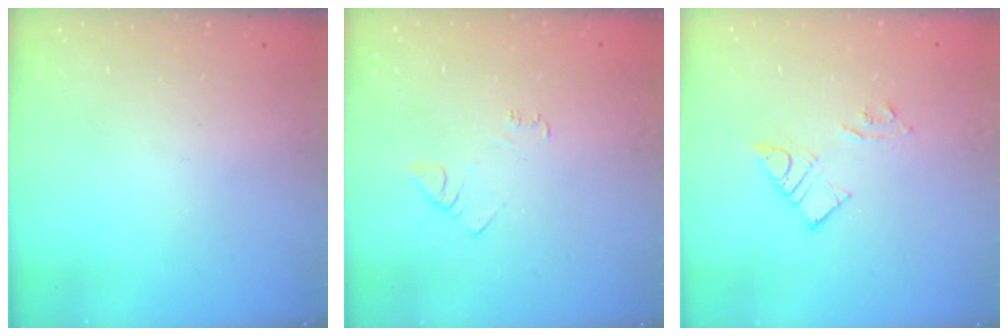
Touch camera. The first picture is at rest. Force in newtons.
{"total": 3.8, "press": 3.7, "slide": 0.5}
{"total": 7.1, "press": 7.1, "slide": 0.6}